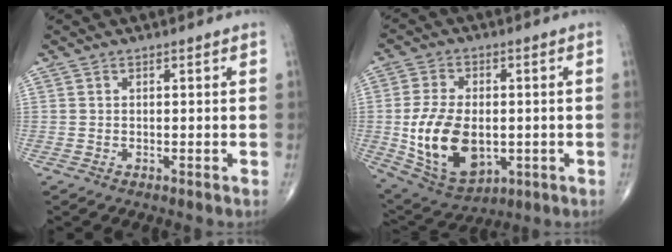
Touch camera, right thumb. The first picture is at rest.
{"total": 15.9, "force": [-1.9, 9.8, 12.5], "torque": [-0.215, -0.007, -0.012]}